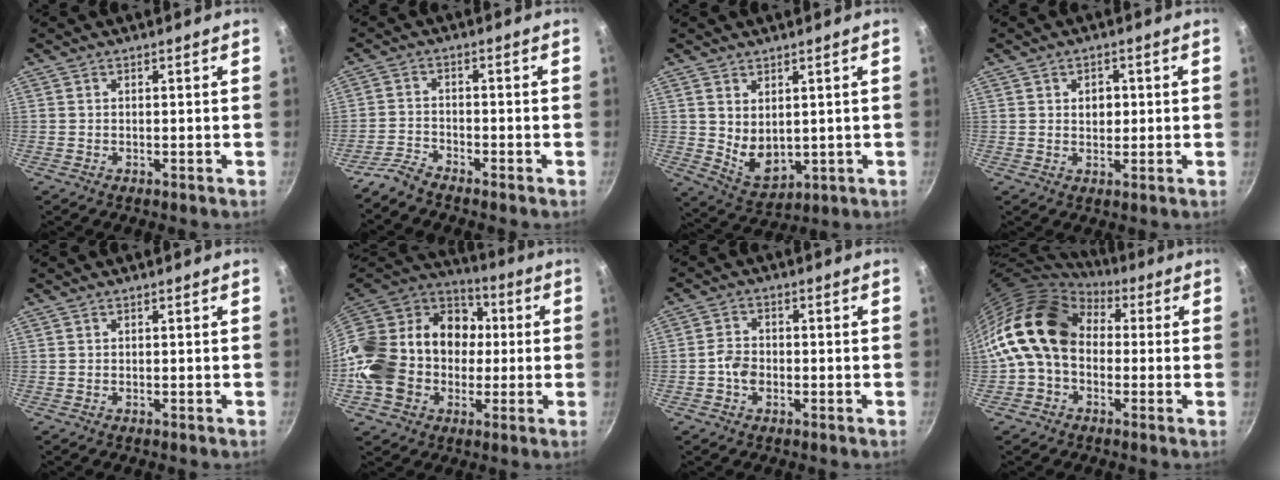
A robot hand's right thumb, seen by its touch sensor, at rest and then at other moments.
{"total": 3.4, "force": [-3.3, 0.5, 0.8], "torque": [-0.026, 0.021, -0.074]}
{"total": 7.2, "force": [1.6, 4.8, 5.1], "torque": [-0.072, -0.028, 0.049]}
{"total": 3.5, "force": [0.6, 2.6, 2.3], "torque": [-0.014, 0.000, 0.008]}
{"total": 0.0}
{"total": 28.2, "force": [-2.3, 22.8, 16.4], "torque": [-0.321, 0.058, -0.035]}
{"total": 3.7, "force": [-1.2, 2.8, 2.1], "torque": [-0.032, 0.018, -0.027]}
{"total": 15.6, "force": [0.9, 11.7, 10.3], "torque": [-0.161, 0.034, -0.003]}